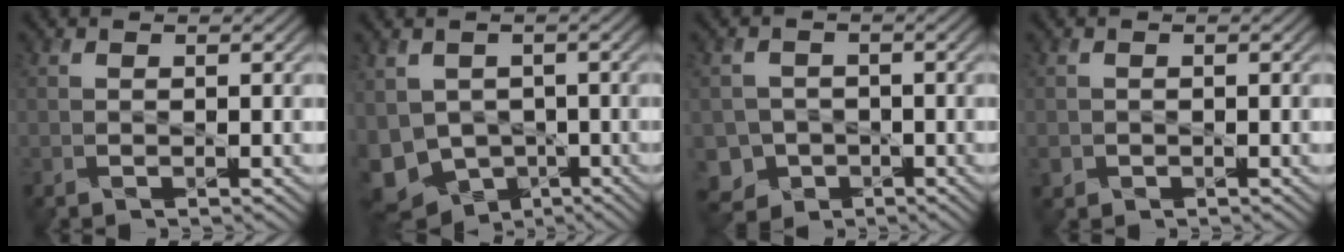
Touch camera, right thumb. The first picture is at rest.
{"total": 8.7, "force": [-2.2, 6.9, 4.9], "torque": [-0.134, -0.017, -0.043]}
{"total": 7.0, "force": [-3.5, 5.9, 1.5], "torque": [-0.039, -0.020, -0.074]}
{"total": 1.1, "force": [-0.4, 1.0, 0.2], "torque": [-0.003, -0.002, -0.008]}